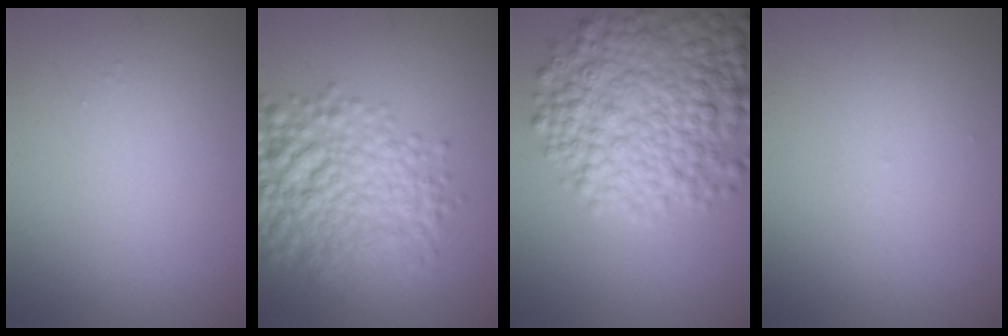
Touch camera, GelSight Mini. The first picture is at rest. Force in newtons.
{"total": 7.5, "press": 7.5, "slide": 0.2}
{"total": 9.1, "press": 9.1, "slide": 0.3}
{"total": 0.0}